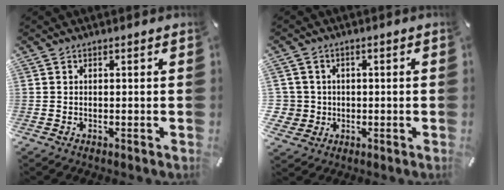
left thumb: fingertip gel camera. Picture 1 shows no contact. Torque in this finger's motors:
{"motor_torque": [0.29, 0.34, 0.37, 0.23, 0.00]}